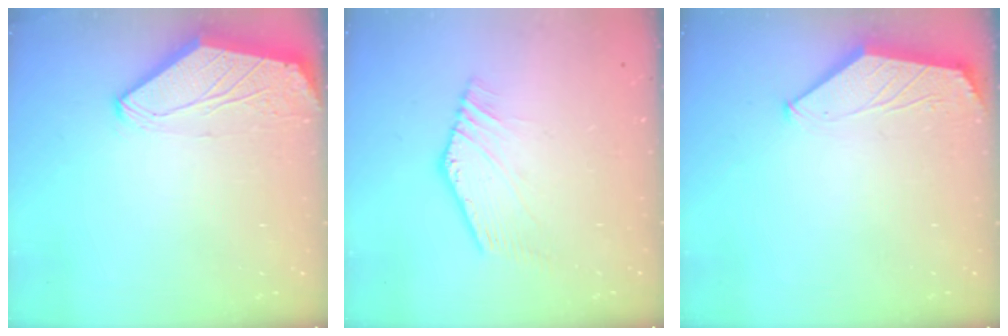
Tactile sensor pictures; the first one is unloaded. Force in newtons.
{"total": 1.9, "press": 1.9, "slide": 0.1}
{"total": 1.6, "press": 1.6, "slide": 0.4}